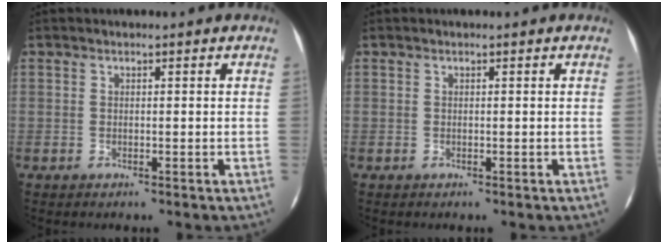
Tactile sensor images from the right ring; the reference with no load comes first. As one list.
[{"total": 0.0}]